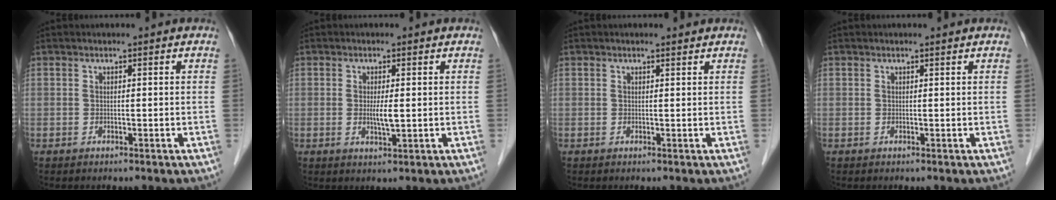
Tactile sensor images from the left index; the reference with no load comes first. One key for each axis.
{"total": 2.6, "fx": -0.1, "fy": 0.4, "fz": 2.6, "tx": -0.051, "ty": -0.008, "tz": -0.001}
{"total": 0.6, "fx": 0.5, "fy": 0.2, "fz": 0.2, "tx": -0.011, "ty": -0.002, "tz": 0.006}
{"total": 0.0}